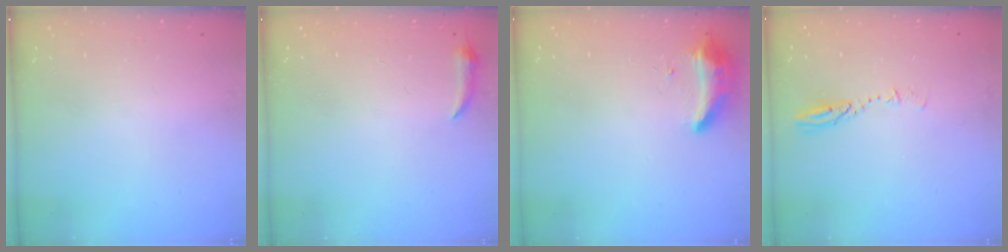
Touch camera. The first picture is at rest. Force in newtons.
{"total": 4.0, "press": 3.9, "slide": 0.8}
{"total": 8.2, "press": 8.2, "slide": 0.4}
{"total": 5.2, "press": 5.1, "slide": 0.4}